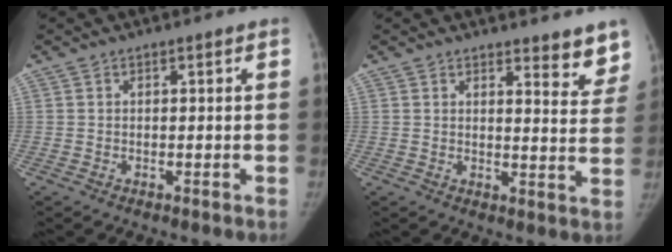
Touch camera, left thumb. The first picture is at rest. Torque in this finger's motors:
{"motor_torque": [-0.04, -0.05, 0.34, -0.06, 0.01]}